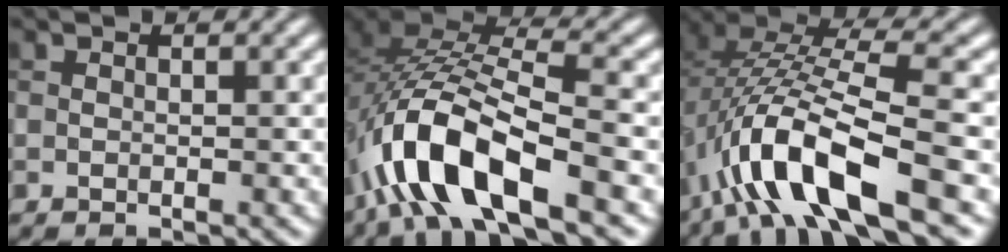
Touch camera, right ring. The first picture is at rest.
{"total": 10.7, "force": [-5.1, 4.2, 8.4], "torque": [-0.170, 0.010, -0.101]}
{"total": 10.7, "force": [-4.4, 3.6, 9.0], "torque": [-0.176, 0.017, -0.088]}